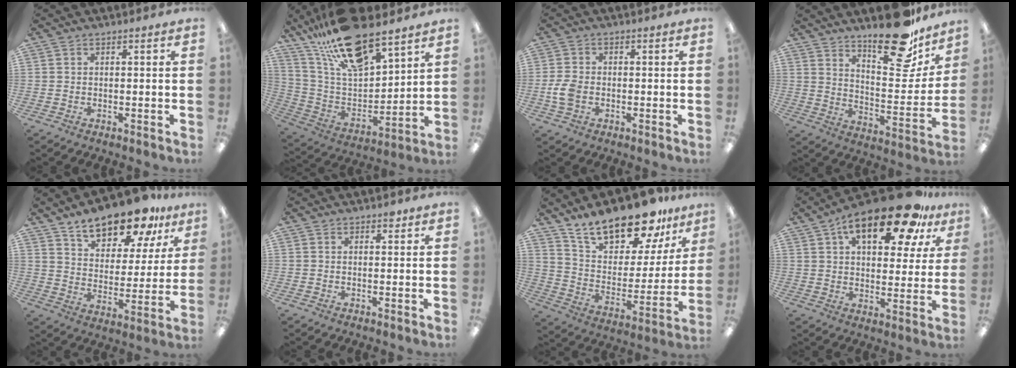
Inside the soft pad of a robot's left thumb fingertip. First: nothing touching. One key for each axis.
{"total": 21.0, "fx": 16.4, "fy": 7.0, "fz": 11.1, "tx": -0.209, "ty": -0.095, "tz": 0.289}
{"total": 5.5, "fx": -1.2, "fy": 3.8, "fz": 3.8, "tx": -0.074, "ty": 0.002, "tz": -0.024}
{"total": 20.9, "fx": 16.4, "fy": 7.2, "fz": 10.7, "tx": -0.144, "ty": -0.121, "tz": 0.273}
{"total": 16.2, "fx": 13.0, "fy": 6.5, "fz": 7.1, "tx": -0.115, "ty": -0.083, "tz": 0.228}
{"total": 1.3, "fx": 1.0, "fy": 0.7, "fz": 0.4, "tx": 0.007, "ty": -0.006, "tz": 0.015}
{"total": 20.5, "fx": 17.0, "fy": 7.5, "fz": 8.6, "tx": -0.143, "ty": -0.120, "tz": 0.297}
{"total": 19.9, "fx": 11.7, "fy": 8.4, "fz": 13.8, "tx": -0.209, "ty": -0.050, "tz": 0.189}